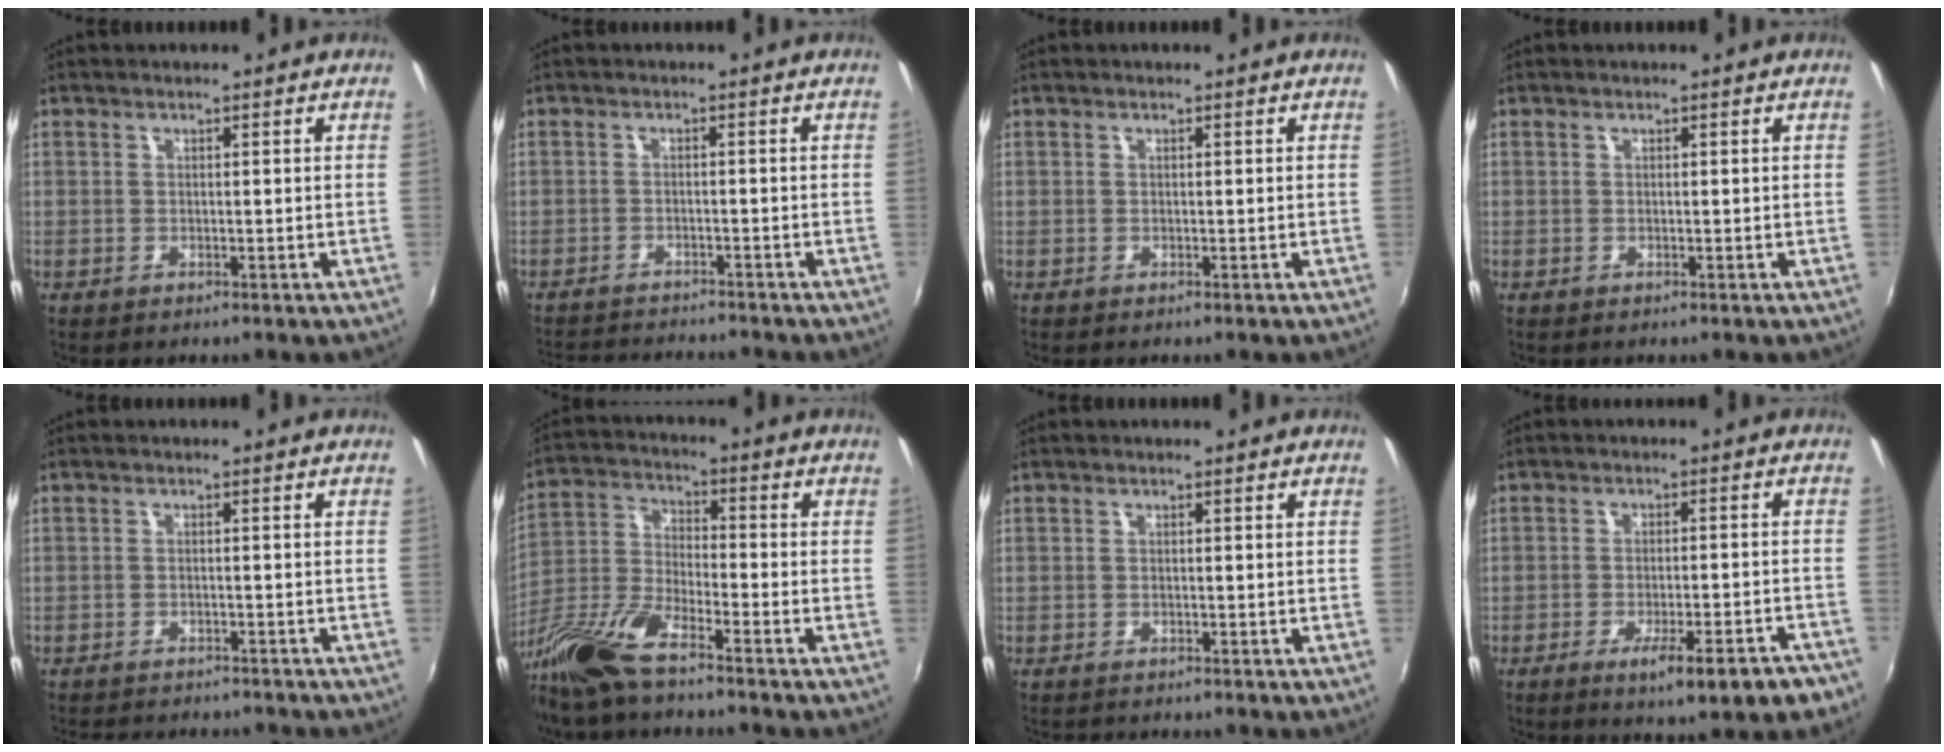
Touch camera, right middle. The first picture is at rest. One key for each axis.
{"total": 9.0, "fx": -8.5, "fy": 1.3, "fz": 2.8, "tx": -0.074, "ty": -0.009, "tz": -0.131}
{"total": 0.0}
{"total": 0.0}
{"total": 8.4, "fx": -7.6, "fy": 2.0, "fz": 2.8, "tx": -0.071, "ty": -0.016, "tz": -0.111}
{"total": 13.9, "fx": -10.4, "fy": 2.9, "fz": 8.8, "tx": -0.200, "ty": -0.021, "tz": -0.213}
{"total": 1.3, "fx": -1.3, "fy": 0.3, "fz": 0.2, "tx": -0.007, "ty": -0.008, "tz": -0.020}
{"total": 9.7, "fx": -6.2, "fy": 1.6, "fz": 7.2, "tx": -0.117, "ty": -0.021, "tz": -0.082}